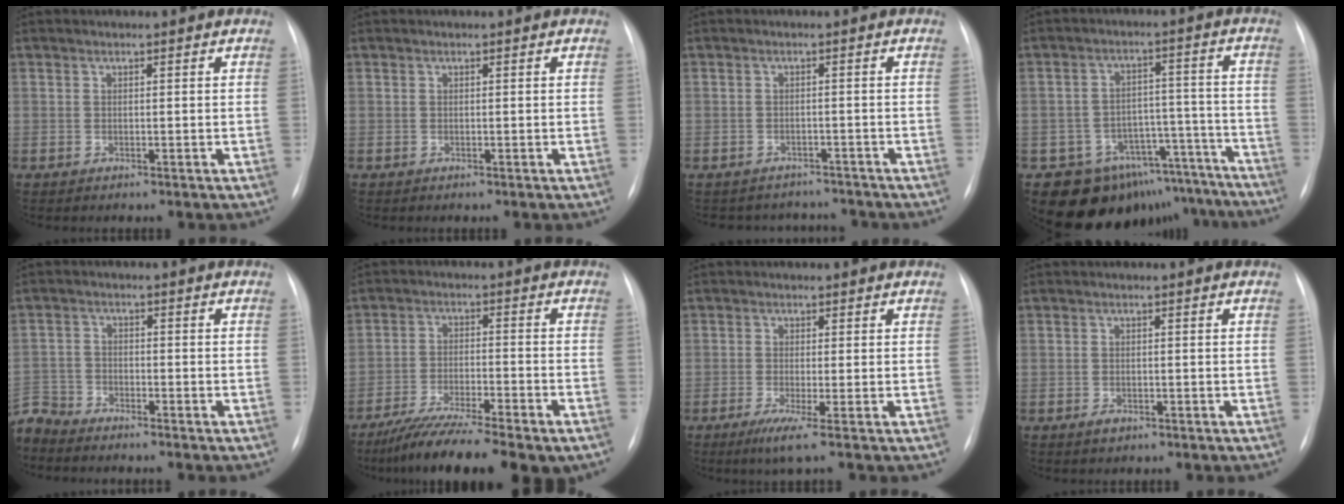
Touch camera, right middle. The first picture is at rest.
{"total": 0.0}
{"total": 6.5, "force": [-6.0, 2.4, -0.1], "torque": [0.004, 0.019, -0.070]}
{"total": 16.6, "force": [-14.1, 8.5, 2.2], "torque": [-0.012, 0.069, -0.180]}
{"total": 5.7, "force": [-5.6, 0.9, 0.2], "torque": [-0.002, -0.008, -0.112]}
{"total": 14.4, "force": [-11.2, 1.7, 8.9], "torque": [-0.150, -0.031, -0.182]}
{"total": 3.1, "force": [-1.7, -0.7, 2.5], "torque": [-0.051, -0.014, -0.037]}
{"total": 1.3, "force": [-0.8, 0.7, 0.7], "torque": [-0.012, 0.001, -0.010]}